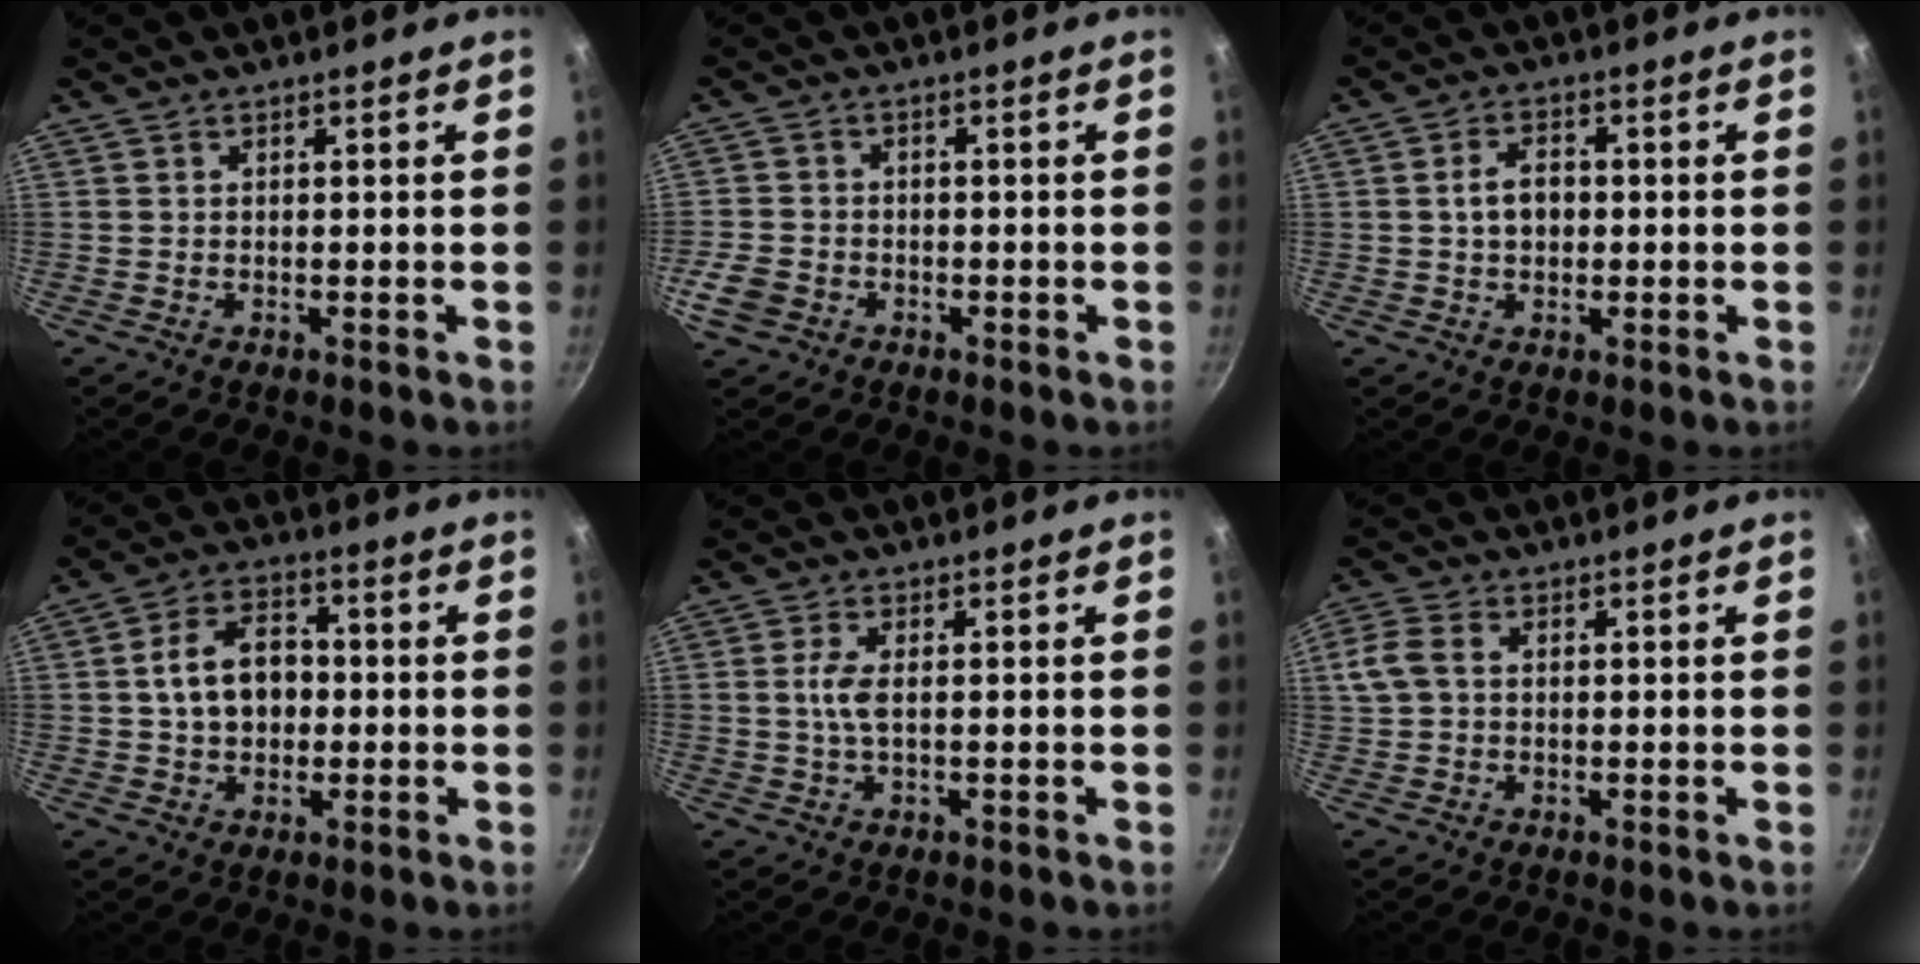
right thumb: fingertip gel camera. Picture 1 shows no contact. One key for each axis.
{"total": 5.0, "fx": -2.3, "fy": 3.9, "fz": 2.2, "tx": -0.042, "ty": 0.021, "tz": -0.043}
{"total": 4.9, "fx": 0.1, "fy": 3.4, "fz": 3.5, "tx": -0.044, "ty": 0.012, "tz": -0.002}
{"total": 9.8, "fx": 0.1, "fy": 7.1, "fz": 6.8, "tx": -0.092, "ty": 0.022, "tz": -0.005}
{"total": 3.4, "fx": 0.2, "fy": 1.1, "fz": 3.2, "tx": -0.078, "ty": 0.003, "tz": 0.001}
{"total": 4.9, "fx": 0.7, "fy": 3.5, "fz": 3.4, "tx": -0.076, "ty": 0.010, "tz": 0.008}